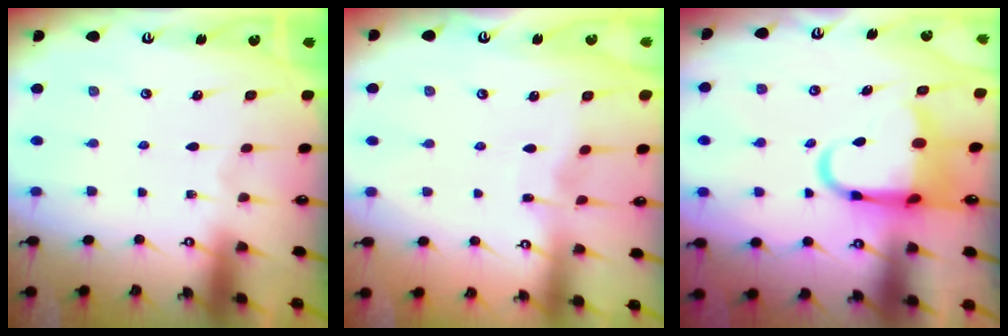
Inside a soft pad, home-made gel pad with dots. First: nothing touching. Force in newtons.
{"total": 3.2, "press": 3.2, "slide": 0.1}
{"total": 9.5, "press": 9.3, "slide": 1.7}